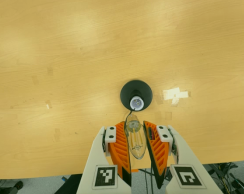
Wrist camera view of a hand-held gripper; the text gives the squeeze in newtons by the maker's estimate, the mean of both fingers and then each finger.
{"total": 18.6, "left": 19.8, "right": 17.4}